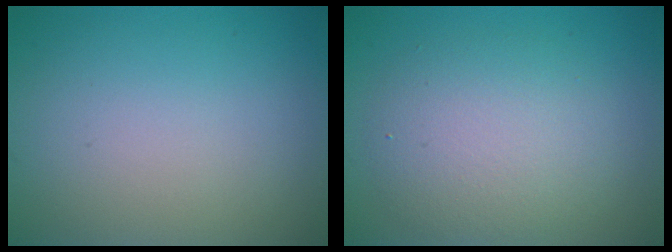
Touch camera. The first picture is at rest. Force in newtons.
{"total": 4.9, "press": 4.8, "slide": 0.3}